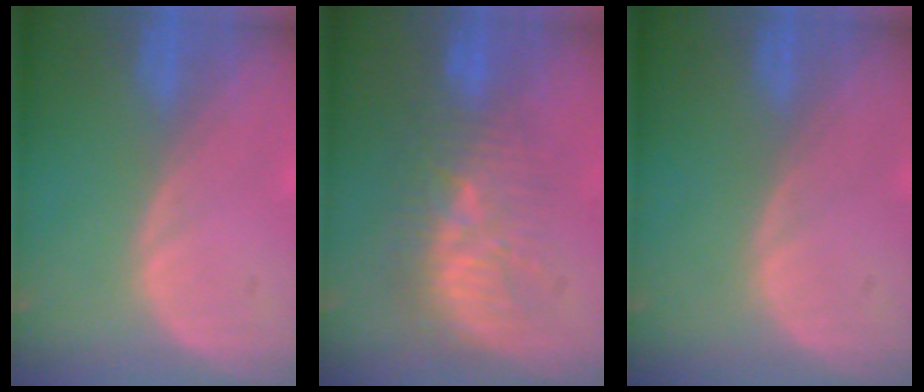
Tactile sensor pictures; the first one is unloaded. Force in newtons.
{"total": 9.1, "press": 8.7, "slide": 2.7}
{"total": 0.0}